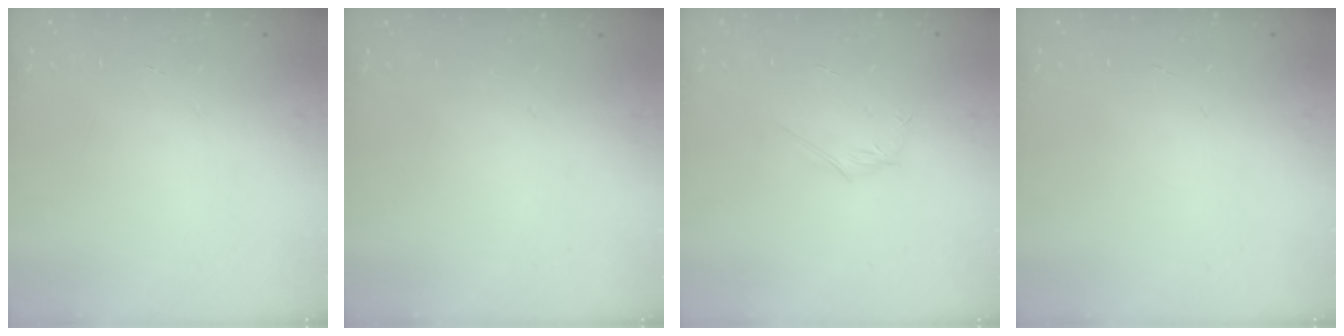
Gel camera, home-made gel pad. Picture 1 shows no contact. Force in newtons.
{"total": 0.0}
{"total": 2.8, "press": 2.7, "slide": 0.8}
{"total": 0.0}